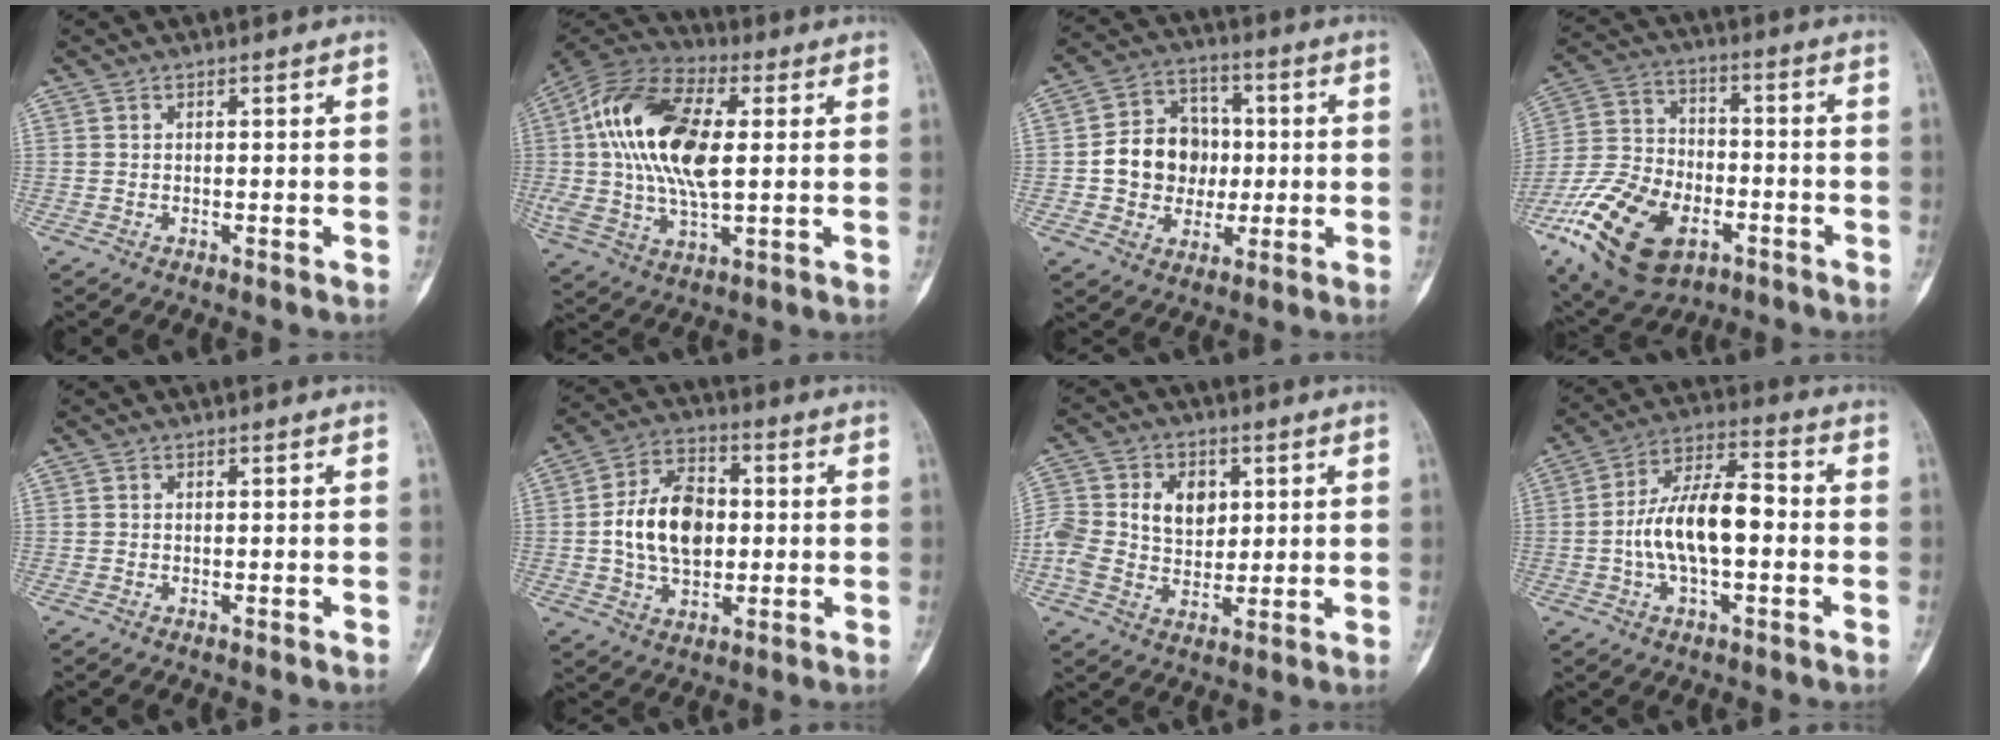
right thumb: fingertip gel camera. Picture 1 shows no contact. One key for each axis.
{"total": 20.4, "fx": 3.0, "fy": 10.0, "fz": 17.6, "tx": -0.357, "ty": 0.009, "tz": 0.045}
{"total": 12.5, "fx": -0.3, "fy": 10.8, "fz": 6.4, "tx": -0.063, "ty": 0.024, "tz": -0.005}
{"total": 20.8, "fx": -8.9, "fy": 12.3, "fz": 14.2, "tx": -0.266, "ty": 0.029, "tz": -0.154}
{"total": 0.0}
{"total": 13.8, "fx": 0.2, "fy": 9.0, "fz": 10.4, "tx": -0.163, "ty": 0.015, "tz": 0.004}
{"total": 14.6, "fx": 2.2, "fy": 11.0, "fz": 9.3, "tx": -0.178, "ty": 0.009, "tz": 0.043}
{"total": 14.0, "fx": -1.4, "fy": 6.4, "fz": 12.4, "tx": -0.220, "ty": 0.038, "tz": -0.032}